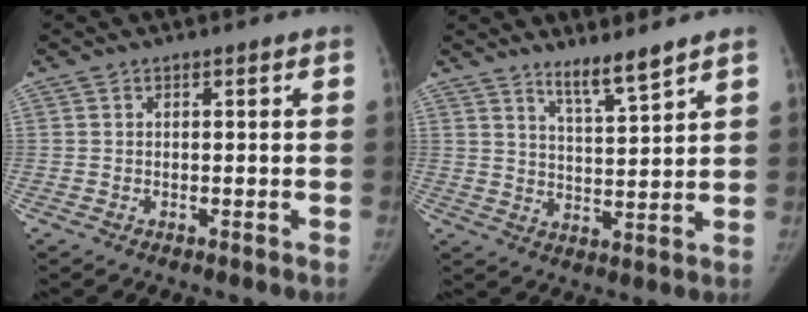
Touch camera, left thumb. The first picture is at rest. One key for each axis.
{"total": 5.8, "fx": 4.9, "fy": 0.1, "fz": 3.2, "tx": -0.051, "ty": -0.047, "tz": 0.090}